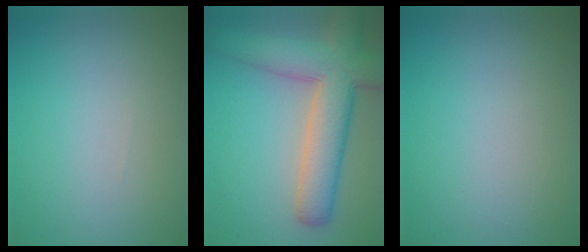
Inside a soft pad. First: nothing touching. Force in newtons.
{"total": 8.3, "press": 8.3, "slide": 0.6}
{"total": 0.0}